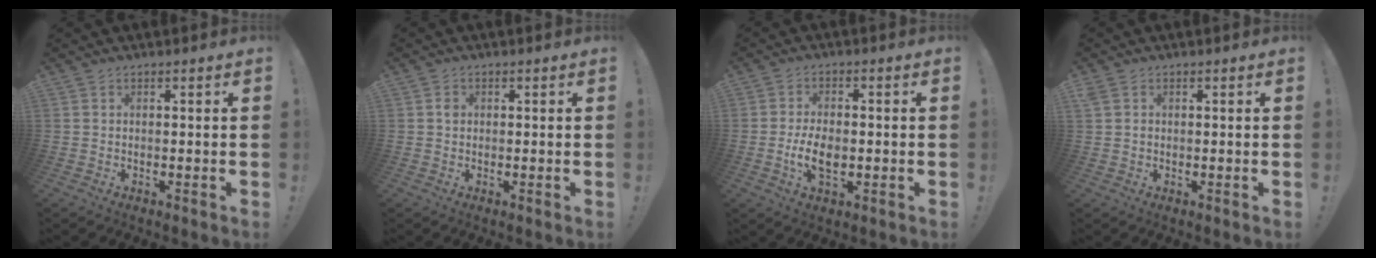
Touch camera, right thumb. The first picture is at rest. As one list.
[{"total": 1.3, "force": [0.1, 1.2, 0.7], "torque": [-0.011, 0.005, 0.001]}, {"total": 7.3, "force": [-1.8, 3.8, 6.0], "torque": [-0.113, -0.002, -0.034]}, {"total": 1.2, "force": [0.3, 1.0, 0.5], "torque": [-0.008, 0.003, 0.006]}]